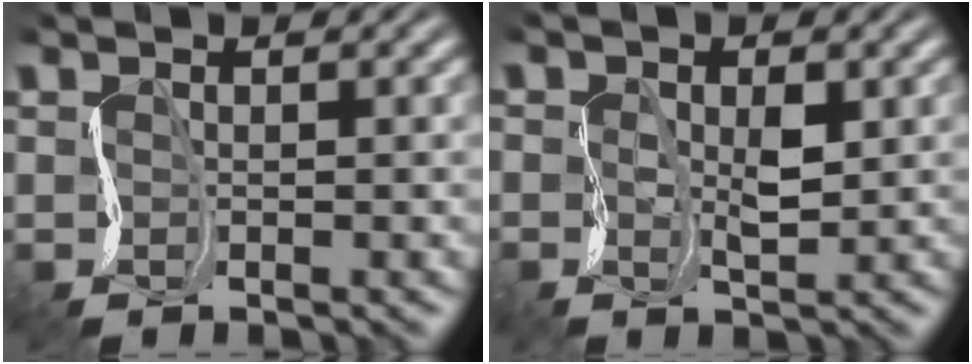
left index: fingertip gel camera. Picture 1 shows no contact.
{"total": 0.7, "force": [-0.1, 0.4, 0.5], "torque": [-0.033, -0.006, 0.005]}